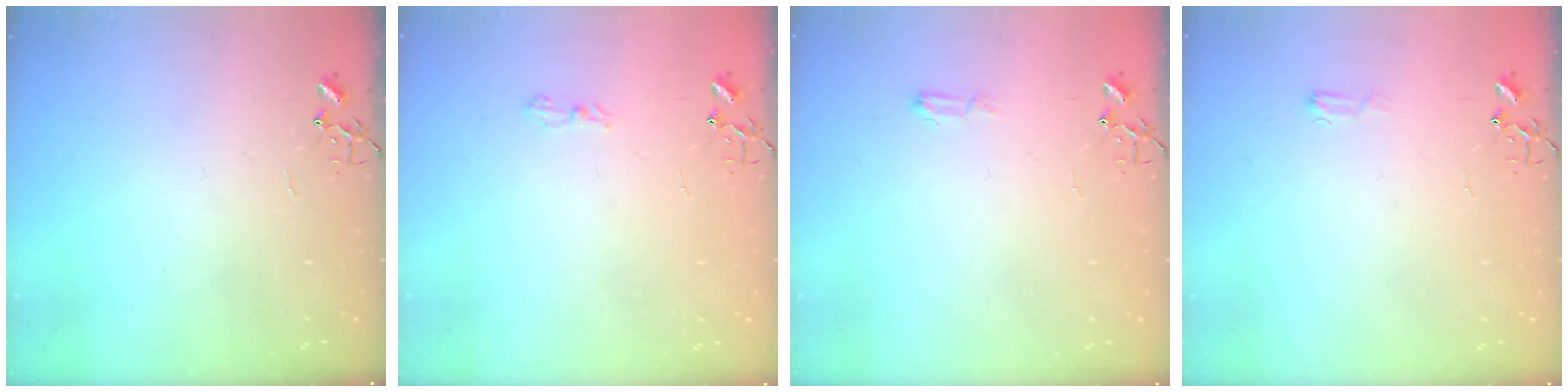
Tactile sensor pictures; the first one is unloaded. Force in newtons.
{"total": 5.4, "press": 5.4, "slide": 0.7}
{"total": 6.0, "press": 6.0, "slide": 0.7}
{"total": 4.6, "press": 4.5, "slide": 0.6}